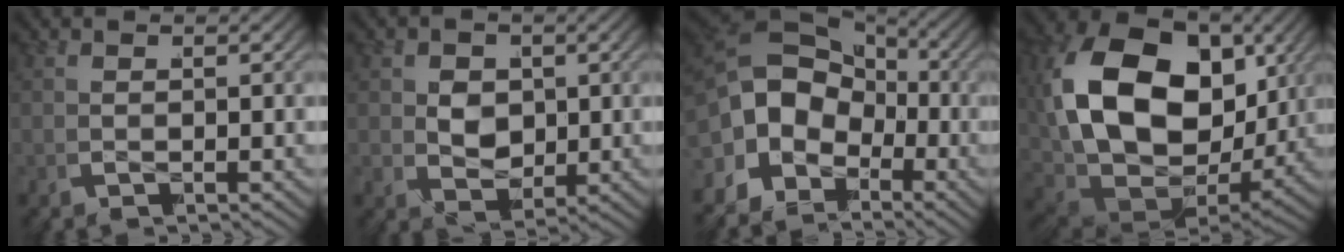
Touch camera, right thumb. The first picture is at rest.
{"total": 4.9, "force": [0.0, 3.8, 3.0], "torque": [-0.065, -0.025, 0.010]}
{"total": 12.7, "force": [-0.5, 10.5, 7.2], "torque": [-0.143, -0.009, -0.021]}
{"total": 21.3, "force": [0.6, 14.7, 15.3], "torque": [-0.317, -0.059, 0.035]}